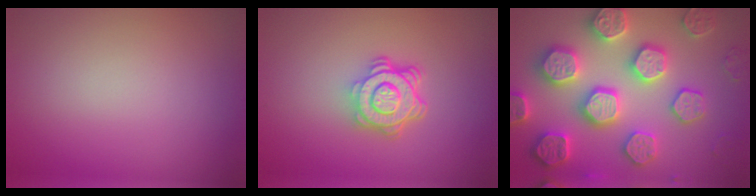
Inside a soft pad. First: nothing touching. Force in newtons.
{"total": 4.7, "press": 3.6, "slide": 3.1}
{"total": 7.9, "press": 7.7, "slide": 1.7}